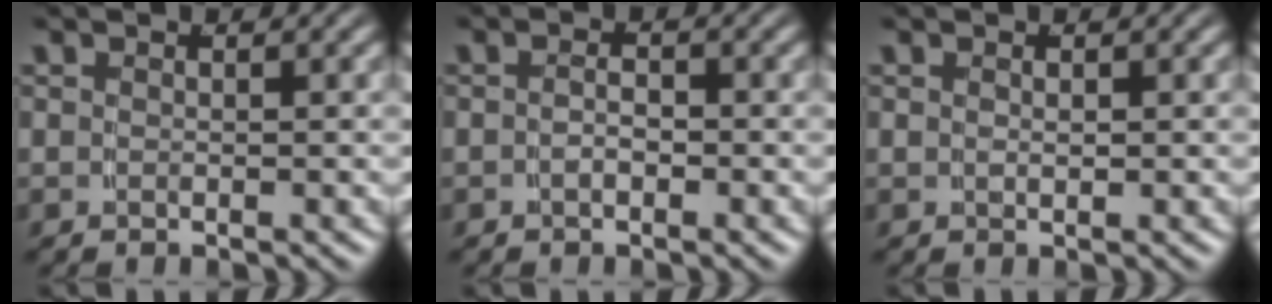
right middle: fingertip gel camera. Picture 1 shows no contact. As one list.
[{"total": 1.4, "force": [-0.9, 0.4, 0.9], "torque": [-0.016, -0.006, -0.014]}, {"total": 0.6, "force": [0.0, -0.3, 0.5], "torque": [-0.011, -0.007, 0.010]}]